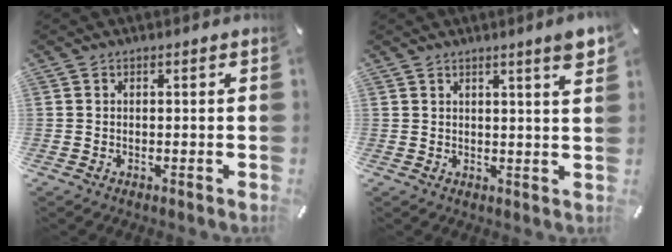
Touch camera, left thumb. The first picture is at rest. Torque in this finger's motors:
{"motor_torque": [0.88, 0.93, 0.37, -0.43, 0.00]}